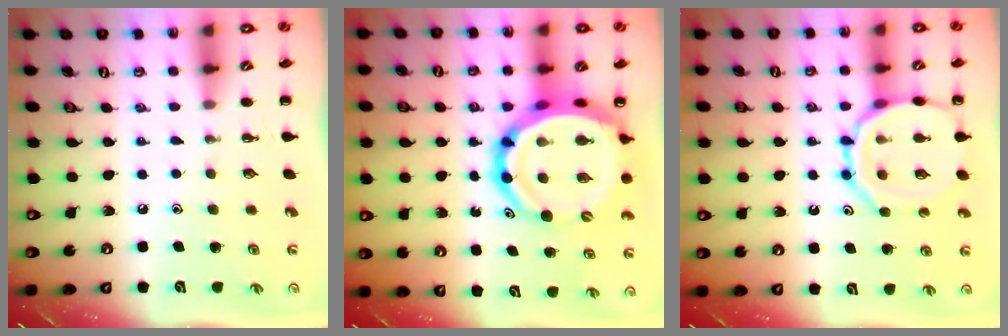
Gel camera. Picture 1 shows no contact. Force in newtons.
{"total": 19.9, "press": 19.2, "slide": 5.2}
{"total": 14.0, "press": 13.9, "slide": 1.3}